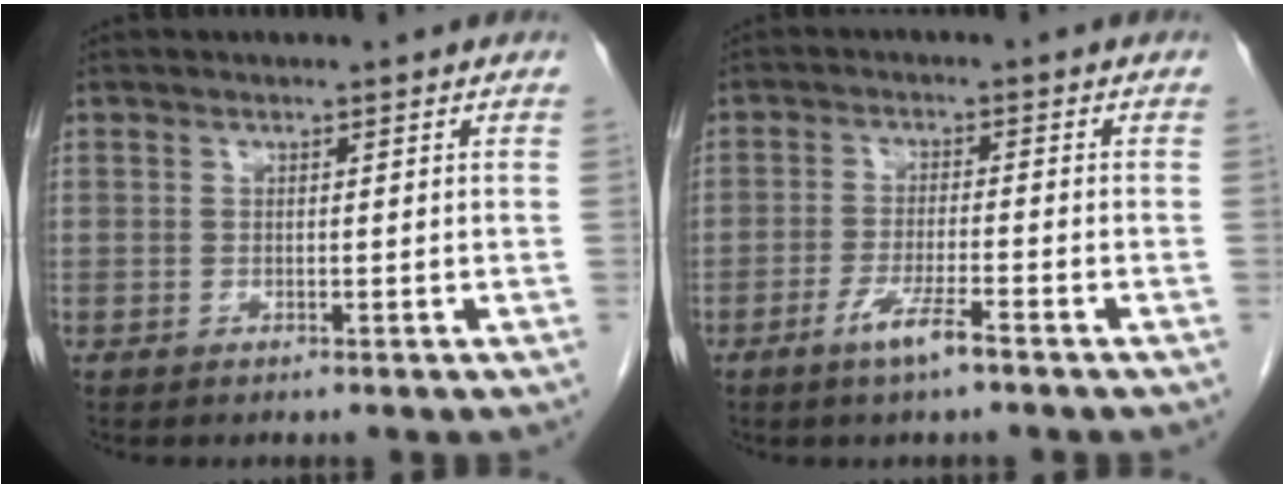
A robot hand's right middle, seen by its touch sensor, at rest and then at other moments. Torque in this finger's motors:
{"motor_torque": [1.10, -0.53, 0.46, 0.10]}